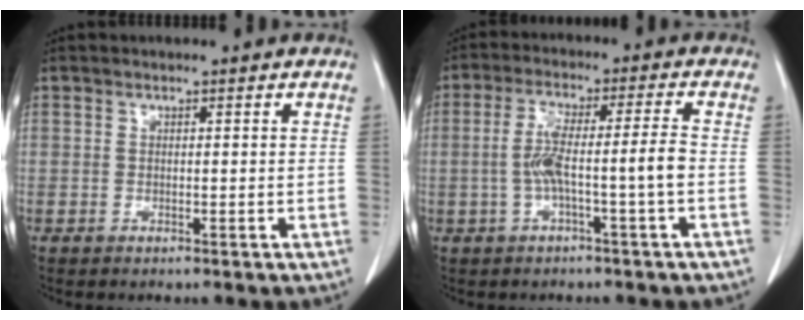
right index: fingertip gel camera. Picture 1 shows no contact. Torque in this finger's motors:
{"motor_torque": [1.07, -0.38, 0.56, 0.16]}